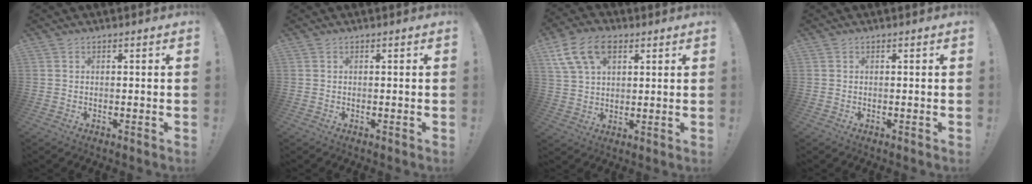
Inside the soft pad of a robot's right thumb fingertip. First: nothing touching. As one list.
[{"total": 0.0}, {"total": 13.0, "force": [6.0, 8.1, 8.2], "torque": [-0.150, -0.012, 0.117]}, {"total": 0.0}]